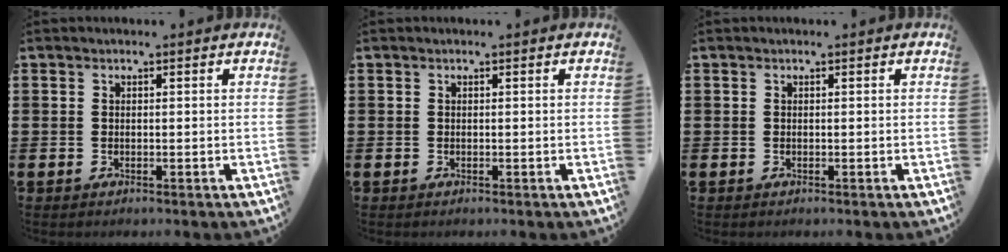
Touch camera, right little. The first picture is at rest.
{"total": 0.0}
{"total": 0.0}